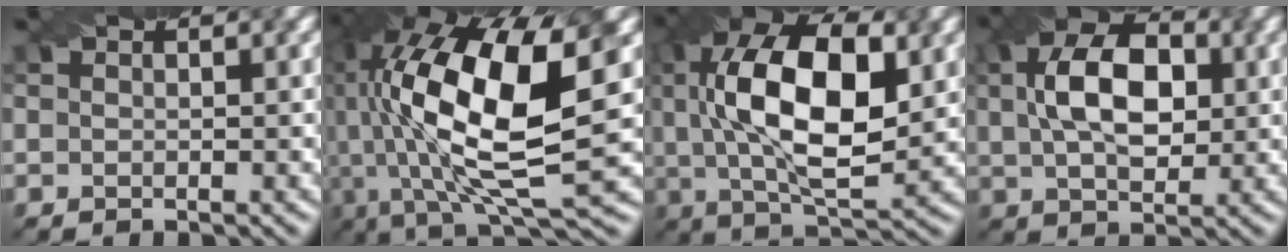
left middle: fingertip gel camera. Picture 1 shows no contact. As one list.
[{"total": 17.0, "force": [2.9, 6.4, 15.5], "torque": [-0.307, 0.013, 0.051]}, {"total": 13.5, "force": [2.0, 6.2, 11.8], "torque": [-0.209, 0.012, 0.033]}, {"total": 8.3, "force": [1.5, 4.9, 6.6], "torque": [-0.121, 0.015, 0.022]}]